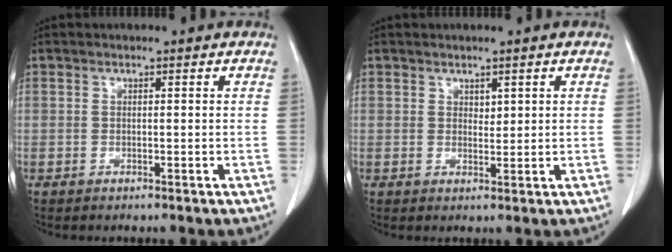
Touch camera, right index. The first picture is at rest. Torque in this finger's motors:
{"motor_torque": [-0.10, 0.22, -0.02, 0.00]}